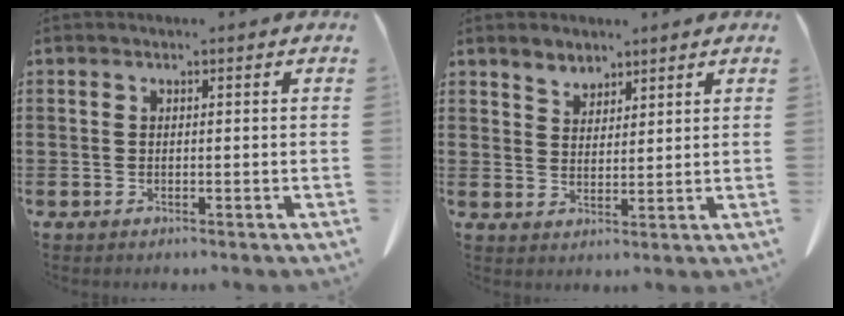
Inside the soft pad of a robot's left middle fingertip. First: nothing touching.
{"total": 3.2, "force": [2.8, 1.5, 0.4], "torque": [-0.017, 0.001, 0.053]}